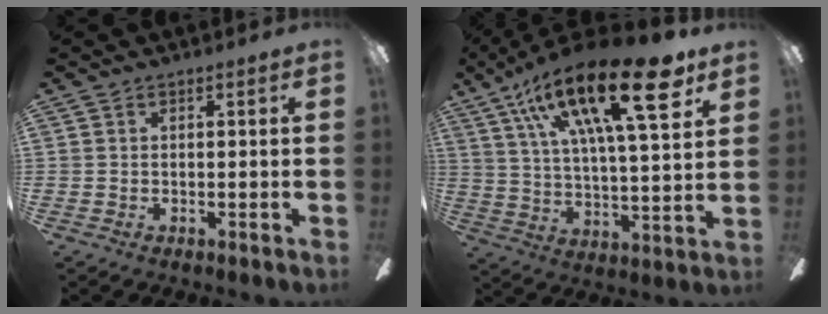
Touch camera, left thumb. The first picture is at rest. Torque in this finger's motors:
{"motor_torque": [2.51, 2.51, 1.40, -1.37, 0.56]}